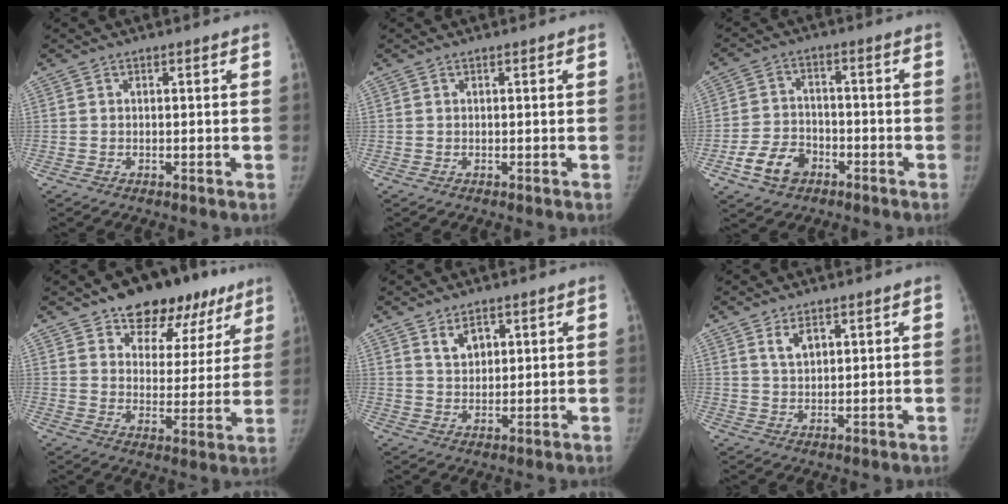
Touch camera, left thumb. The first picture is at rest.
{"total": 0.0}
{"total": 8.2, "force": [-4.2, 5.8, 3.9], "torque": [-0.057, 0.024, -0.074]}
{"total": 17.8, "force": [11.6, 10.1, 8.9], "torque": [-0.061, -0.035, 0.158]}
{"total": 4.0, "force": [2.3, 2.4, 2.2], "torque": [-0.021, -0.018, 0.045]}
{"total": 3.3, "force": [1.9, 1.7, 2.2], "torque": [-0.031, -0.011, 0.039]}